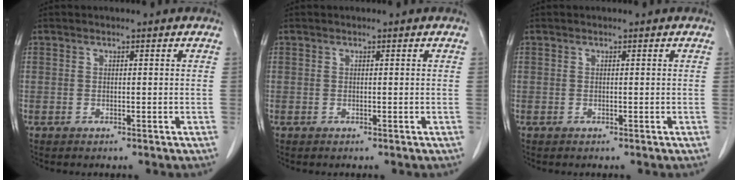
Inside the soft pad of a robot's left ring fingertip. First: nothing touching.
{"total": 0.0}
{"total": 0.0}